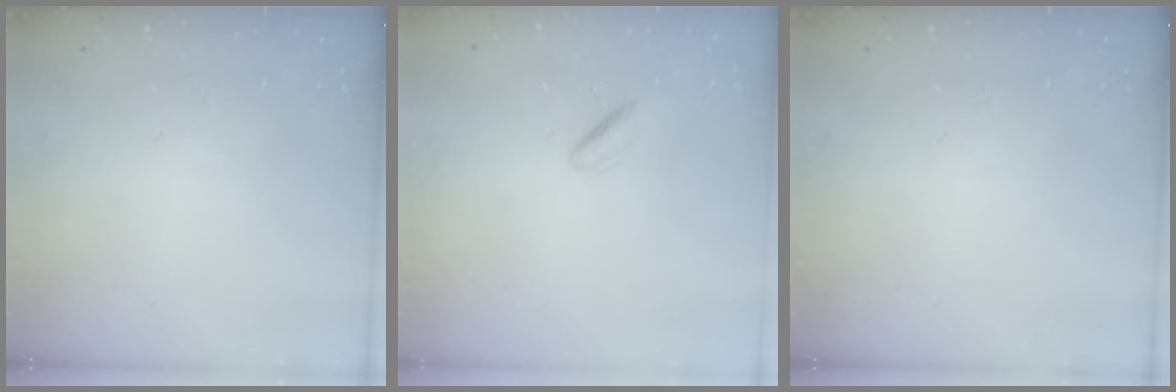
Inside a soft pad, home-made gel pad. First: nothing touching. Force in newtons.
{"total": 1.2, "press": 0.8, "slide": 0.8}
{"total": 0.0}